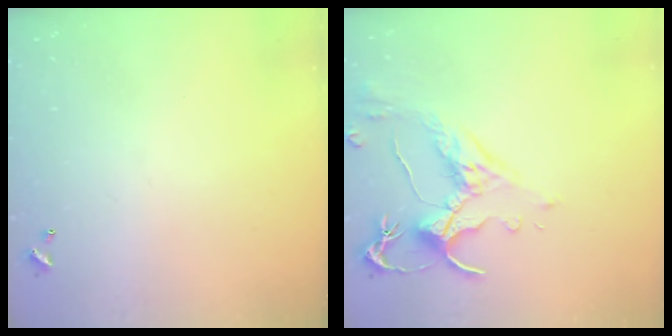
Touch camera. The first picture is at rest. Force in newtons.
{"total": 2.5, "press": 2.1, "slide": 1.4}